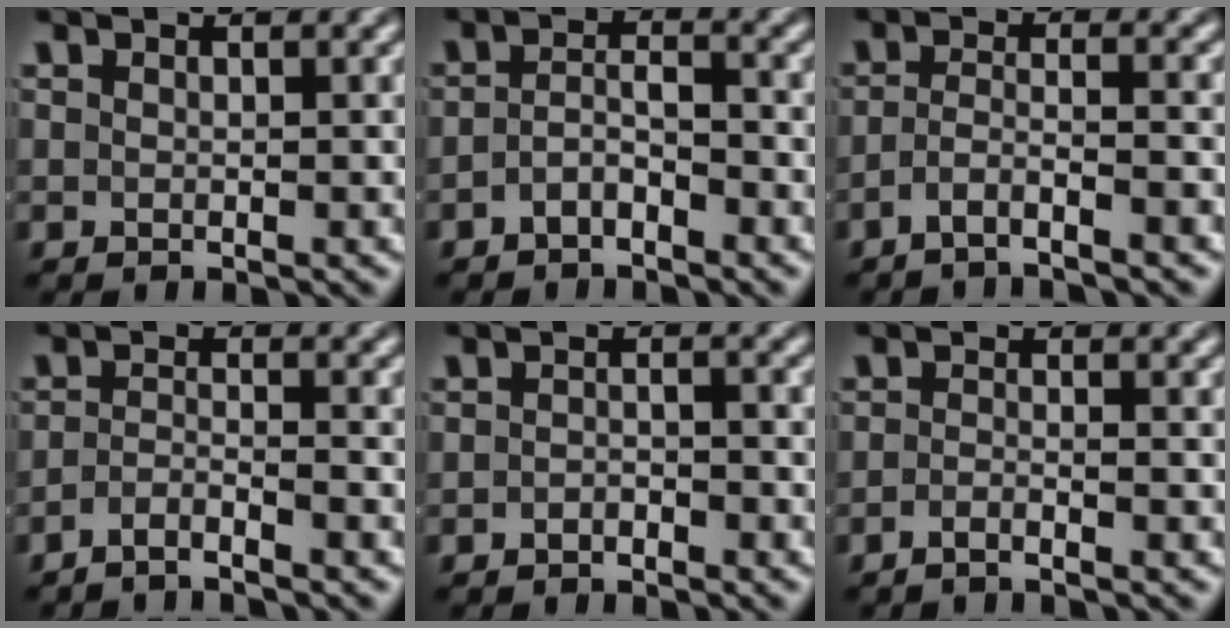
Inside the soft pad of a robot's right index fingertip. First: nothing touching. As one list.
[{"total": 2.7, "force": [-2.1, 0.9, 1.4], "torque": [-0.016, -0.009, -0.033]}, {"total": 3.1, "force": [-2.6, 0.0, 1.6], "torque": [-0.027, -0.012, -0.042]}, {"total": 2.6, "force": [-2.4, -0.5, 0.8], "torque": [-0.011, -0.008, -0.041]}, {"total": 1.3, "force": [-1.3, -0.1, 0.2], "torque": [0.006, -0.001, -0.025]}, {"total": 1.9, "force": [-1.6, -0.6, 0.7], "torque": [-0.011, -0.002, -0.030]}]